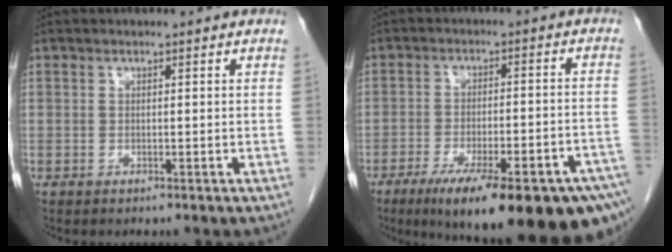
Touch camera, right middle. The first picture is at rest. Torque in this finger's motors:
{"motor_torque": [1.48, -0.66, 0.47, 0.16]}